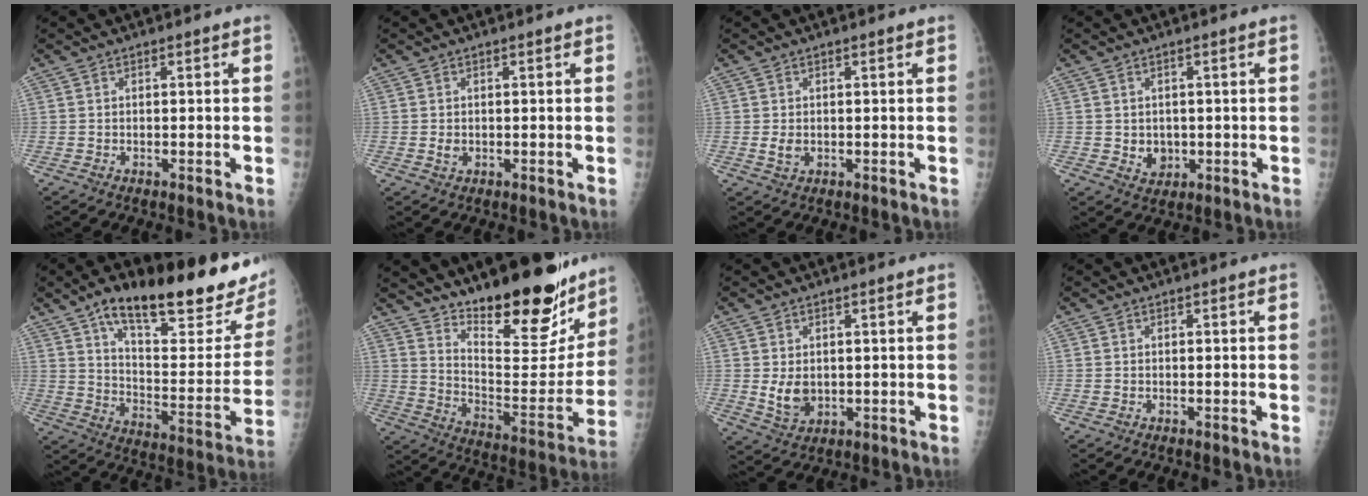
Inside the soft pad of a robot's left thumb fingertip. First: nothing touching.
{"total": 1.3, "force": [0.1, 0.9, 0.9], "torque": [-0.012, -0.001, 0.005]}
{"total": 2.0, "force": [0.1, 1.3, 1.5], "torque": [-0.024, -0.004, 0.007]}
{"total": 3.3, "force": [-0.1, 2.8, 1.8], "torque": [-0.015, -0.003, 0.010]}
{"total": 29.1, "force": [18.3, 9.3, 20.6], "torque": [-0.264, -0.056, 0.274]}
{"total": 23.6, "force": [17.7, 7.7, 13.6], "torque": [-0.157, -0.117, 0.271]}
{"total": 4.7, "force": [0.4, 3.3, 3.2], "torque": [-0.043, -0.012, 0.021]}
{"total": 0.0}